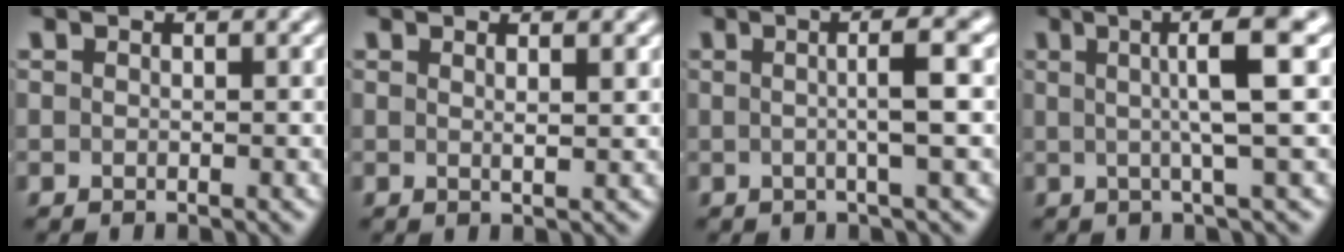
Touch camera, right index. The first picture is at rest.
{"total": 1.4, "force": [0.6, -1.0, 0.8], "torque": [-0.012, -0.008, 0.016]}
{"total": 3.6, "force": [0.3, -0.8, 3.5], "torque": [-0.049, 0.008, 0.004]}
{"total": 5.8, "force": [2.1, -0.5, 5.4], "torque": [-0.073, 0.017, 0.027]}